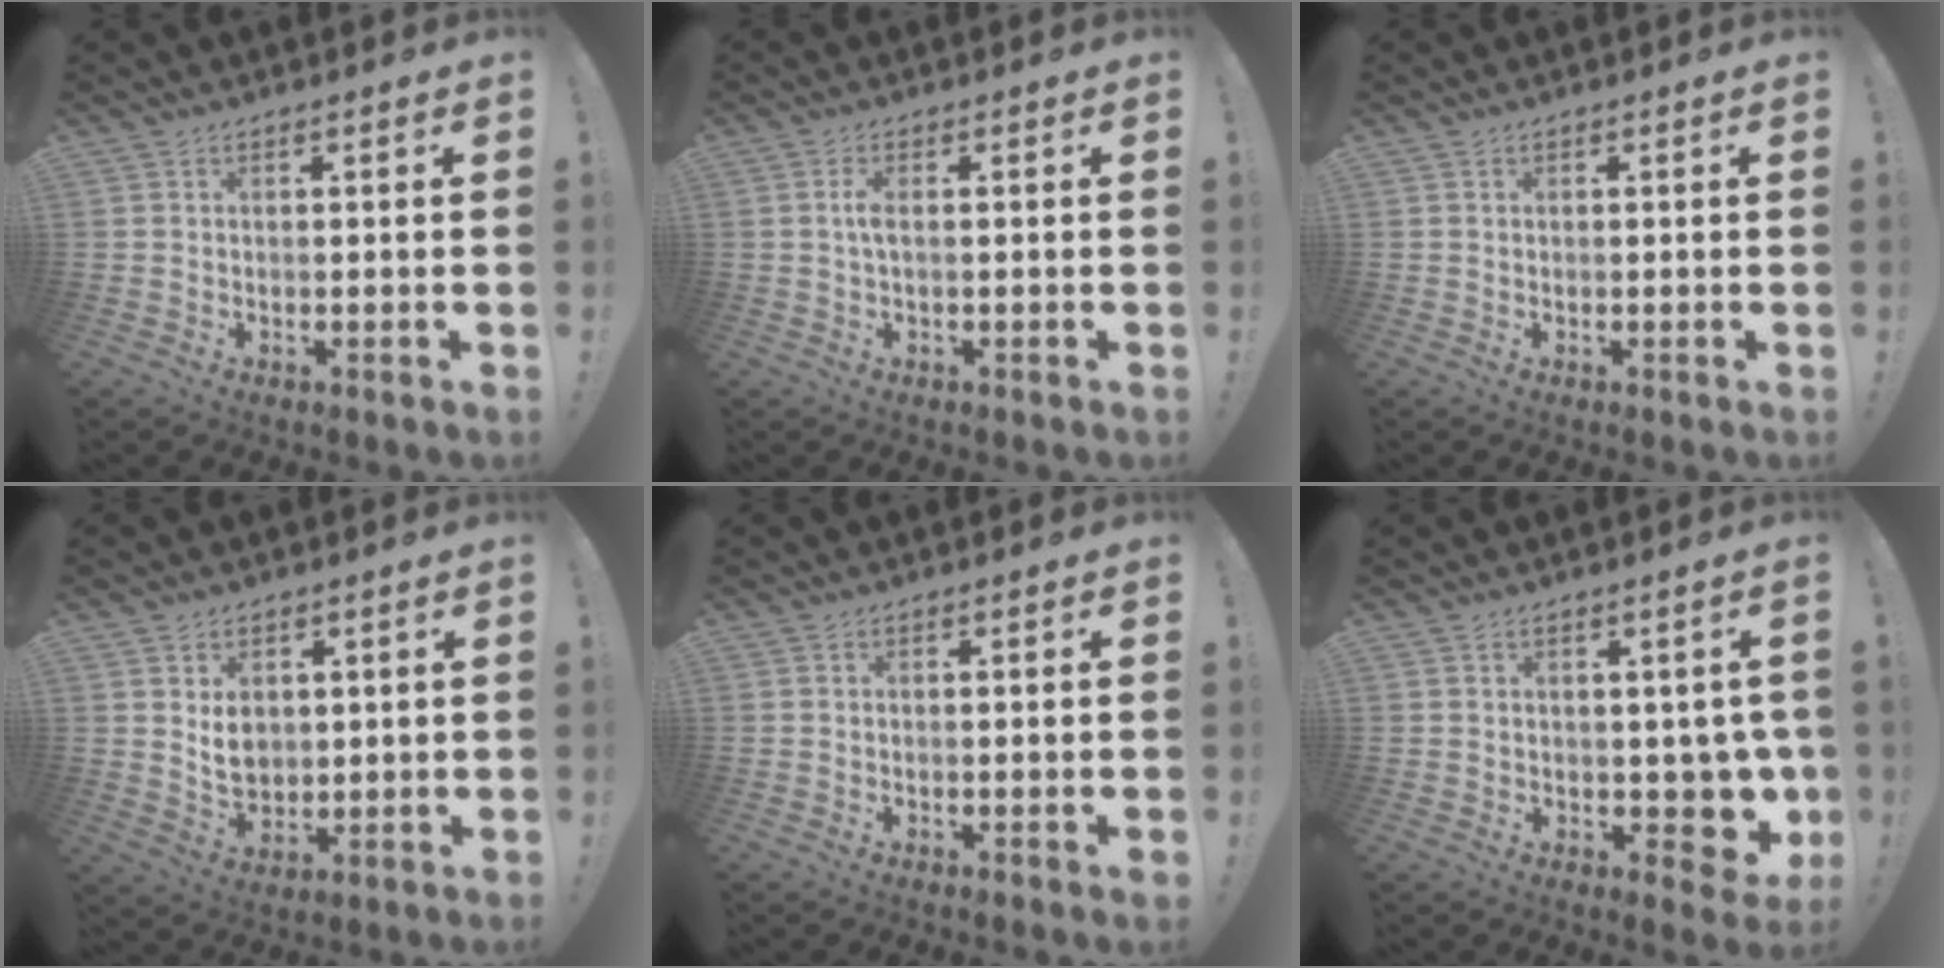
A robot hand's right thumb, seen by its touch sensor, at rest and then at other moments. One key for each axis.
{"total": 2.6, "fx": -0.1, "fy": 0.6, "fz": 2.6, "tx": -0.056, "ty": 0.006, "tz": -0.001}
{"total": 0.0}
{"total": 7.1, "fx": 2.3, "fy": 5.7, "fz": 3.4, "tx": -0.039, "ty": -0.016, "tz": 0.045}
{"total": 0.9, "fx": -0.1, "fy": -0.4, "fz": 0.8, "tx": -0.011, "ty": -0.003, "tz": -0.002}
{"total": 7.0, "fx": 0.5, "fy": 5.3, "fz": 4.6, "tx": -0.038, "ty": -0.012, "tz": 0.023}